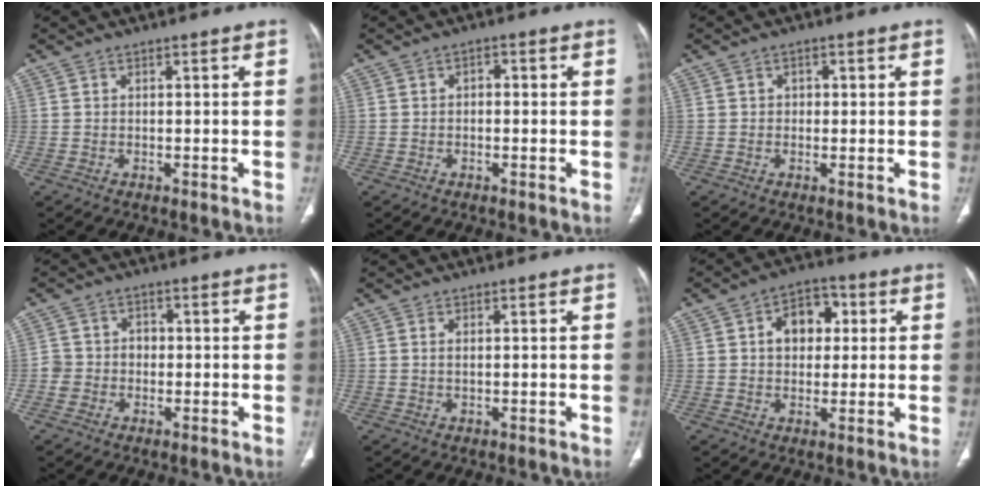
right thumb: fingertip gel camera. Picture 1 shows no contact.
{"total": 1.4, "force": [0.0, 1.0, 1.0], "torque": [-0.003, 0.007, -0.006]}
{"total": 1.5, "force": [0.2, 1.3, 0.7], "torque": [-0.002, 0.003, 0.000]}
{"total": 4.1, "force": [-0.7, 3.9, 1.1], "torque": [0.007, 0.017, -0.019]}
{"total": 0.8, "force": [0.3, 0.3, 0.7], "torque": [-0.012, -0.001, 0.005]}
{"total": 8.8, "force": [1.9, 6.3, 5.9], "torque": [-0.057, 0.013, 0.023]}